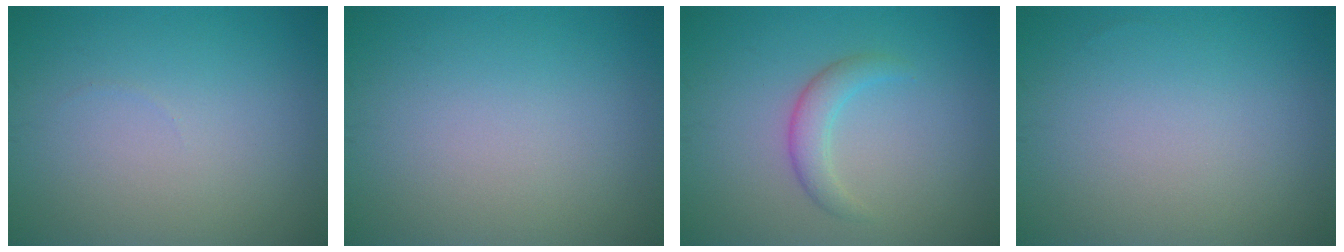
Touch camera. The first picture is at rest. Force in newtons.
{"total": 0.0}
{"total": 2.2, "press": 2.2, "slide": 0.2}
{"total": 0.0}